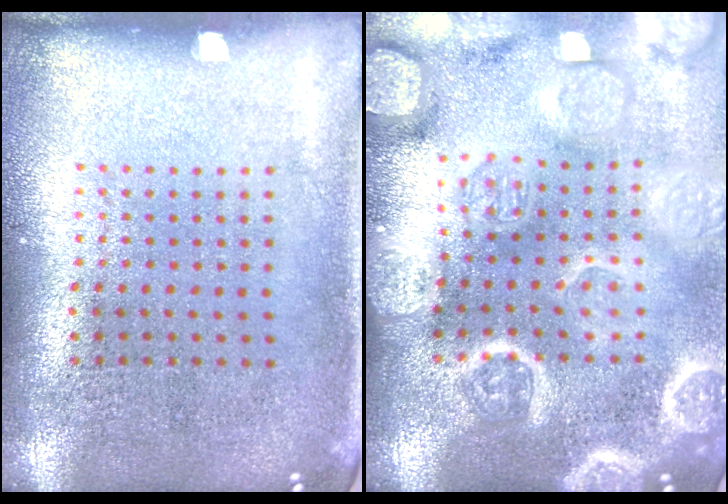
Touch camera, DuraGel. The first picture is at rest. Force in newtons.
{"total": 5.8, "press": 5.8, "slide": 0.7}